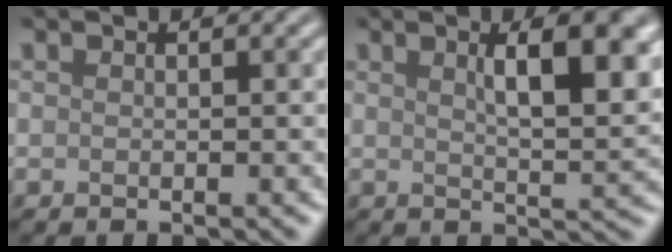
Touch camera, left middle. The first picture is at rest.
{"total": 8.2, "force": [2.6, 2.6, 7.3], "torque": [-0.073, 0.016, 0.036]}